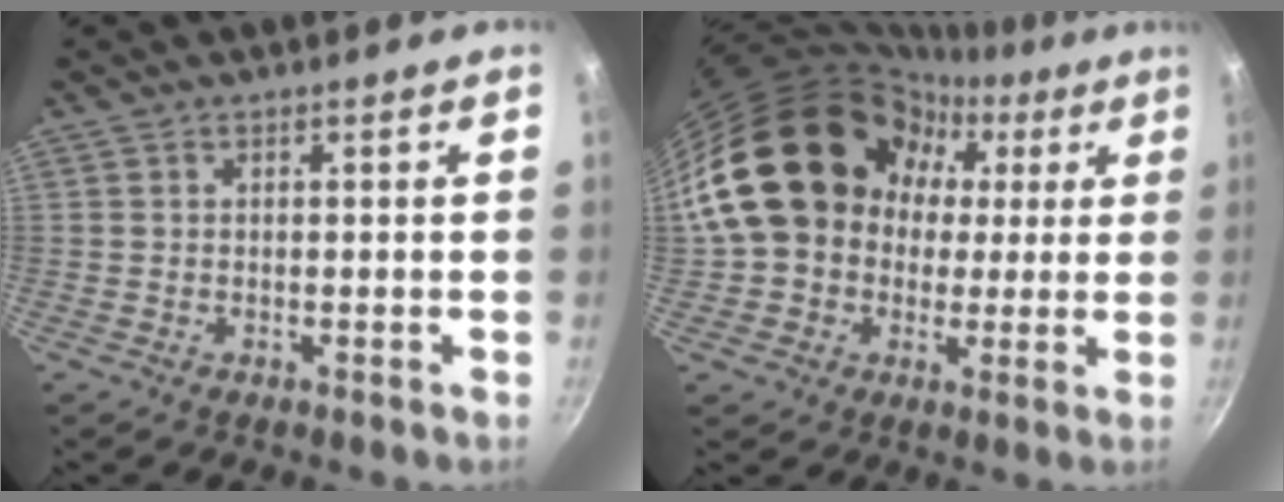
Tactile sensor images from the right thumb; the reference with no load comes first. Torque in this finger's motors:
{"motor_torque": [-1.38, 3.16, 1.98, -0.15, 0.74]}